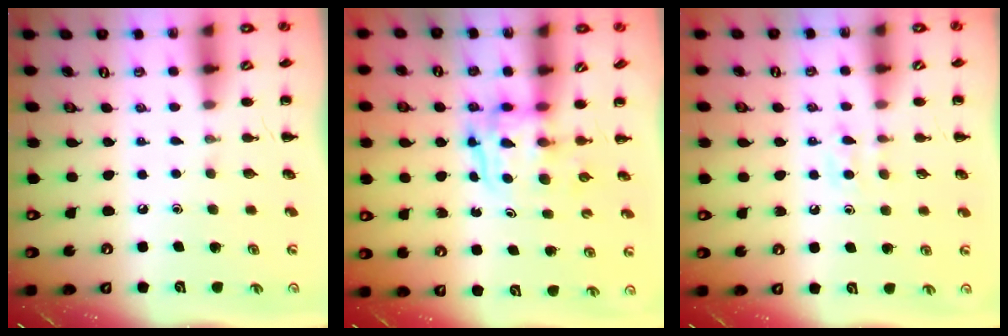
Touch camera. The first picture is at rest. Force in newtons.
{"total": 3.6, "press": 3.6, "slide": 0.3}
{"total": 4.9, "press": 4.7, "slide": 1.4}